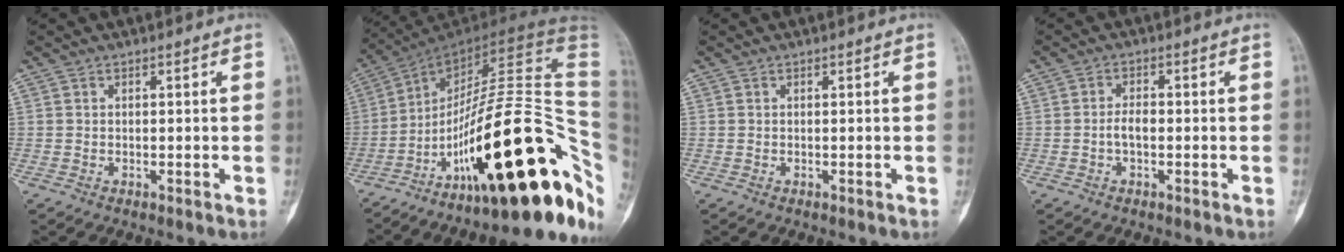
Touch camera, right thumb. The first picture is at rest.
{"total": 32.8, "force": [-11.0, 10.2, 29.2], "torque": [-0.365, 0.087, -0.164]}
{"total": 0.0}
{"total": 2.7, "force": [-0.6, 1.4, 2.2], "torque": [-0.038, 0.010, -0.014]}